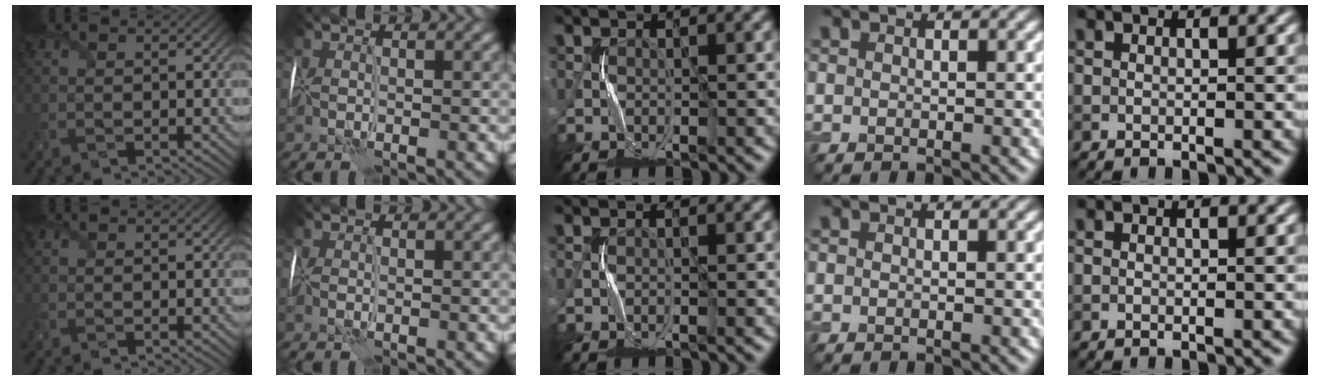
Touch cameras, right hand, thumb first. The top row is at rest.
{"middle": {"total": 0.7, "force": [-0.1, -0.4, -0.5], "torque": [0.006, -0.002, -0.002]}}